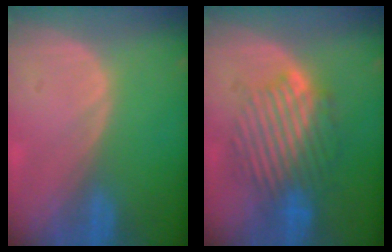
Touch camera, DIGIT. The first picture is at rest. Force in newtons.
{"total": 8.9, "press": 8.5, "slide": 2.8}